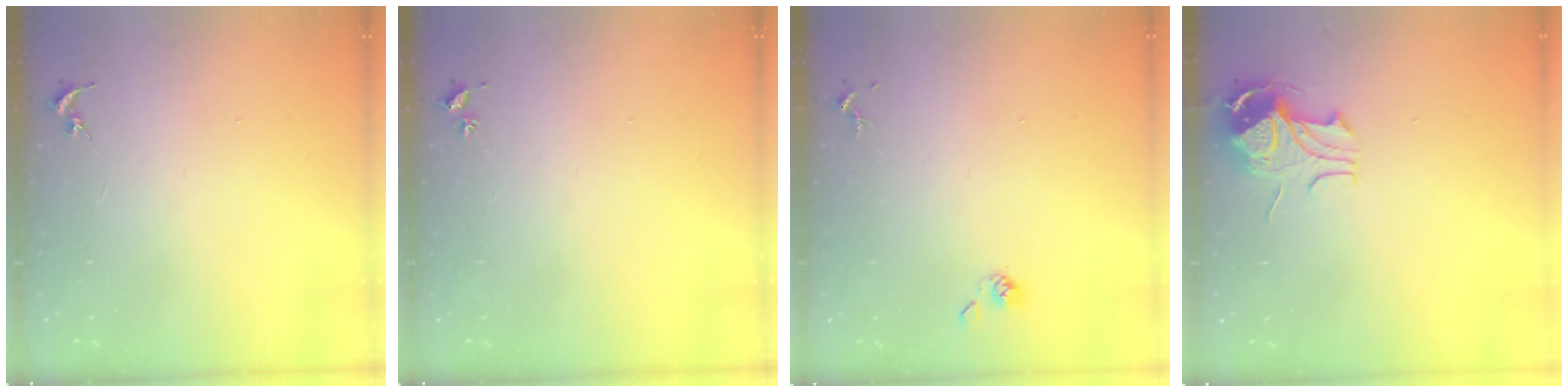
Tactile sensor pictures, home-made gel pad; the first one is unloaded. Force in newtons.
{"total": 2.0, "press": 2.0, "slide": 0.3}
{"total": 3.6, "press": 3.4, "slide": 1.3}
{"total": 9.6, "press": 9.6, "slide": 1.1}